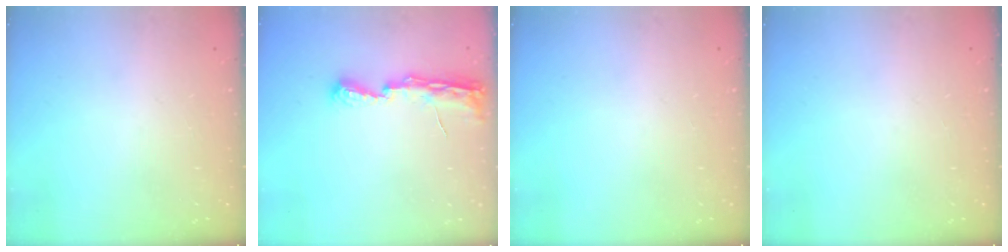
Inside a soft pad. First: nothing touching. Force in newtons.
{"total": 7.6, "press": 7.5, "slide": 0.6}
{"total": 0.0}
{"total": 0.0}